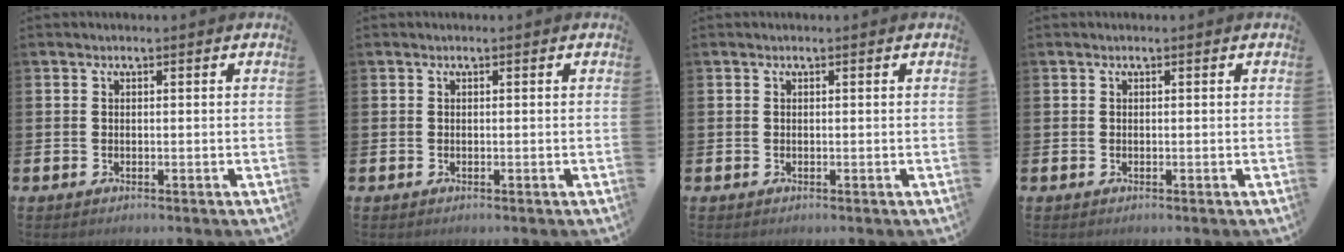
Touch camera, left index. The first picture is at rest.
{"total": 0.0}
{"total": 0.0}
{"total": 0.0}